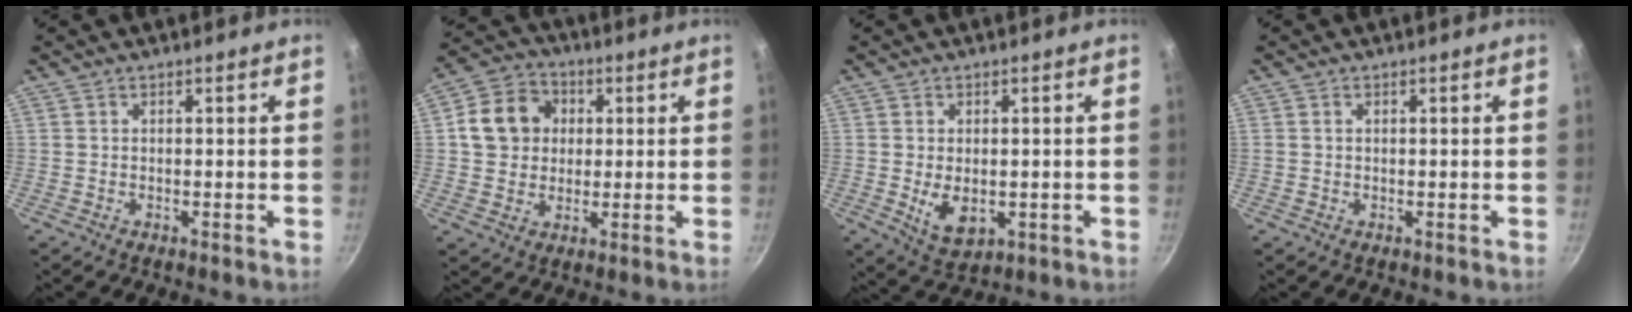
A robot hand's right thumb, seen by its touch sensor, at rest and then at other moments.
{"total": 10.6, "force": [1.8, 9.2, 5.1], "torque": [-0.062, 0.013, 0.019]}
{"total": 6.6, "force": [-0.7, 4.2, 5.0], "torque": [-0.075, -0.013, 0.001]}
{"total": 0.6, "force": [0.2, 0.5, 0.2], "torque": [-0.002, 0.003, 0.004]}